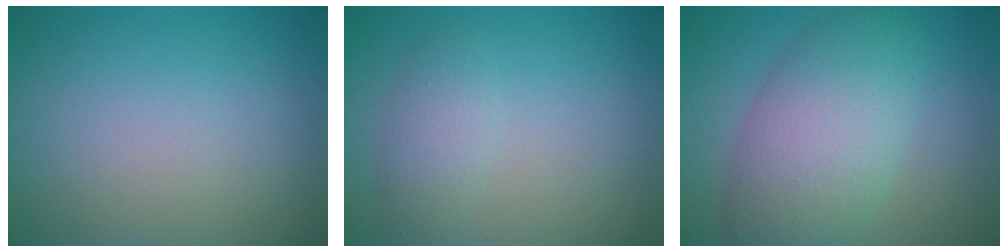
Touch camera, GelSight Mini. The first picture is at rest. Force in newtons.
{"total": 2.2, "press": 2.2, "slide": 0.2}
{"total": 7.7, "press": 7.7, "slide": 0.3}